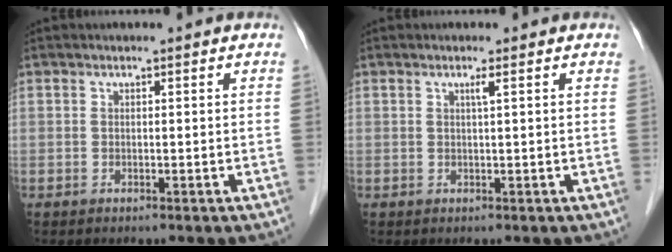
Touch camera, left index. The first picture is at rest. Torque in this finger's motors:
{"motor_torque": [0.20, -0.18, 0.07, 0.03]}